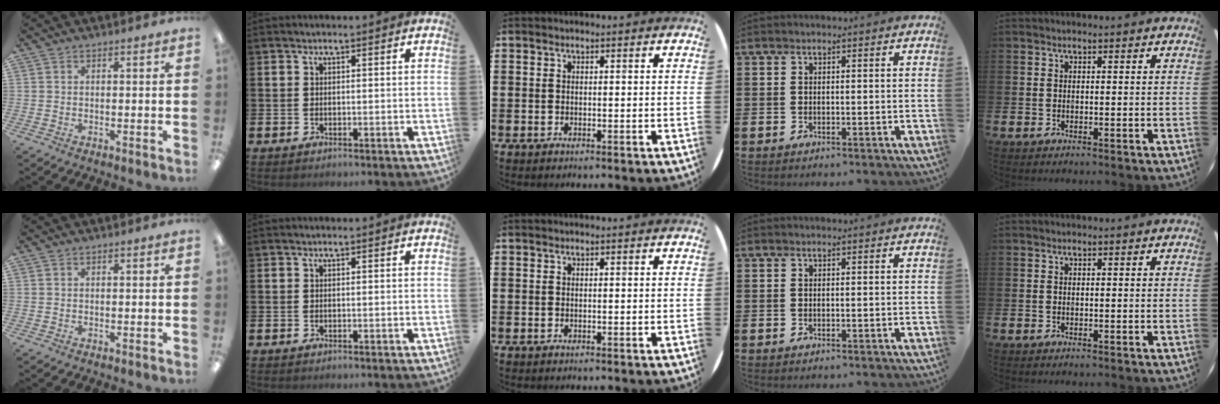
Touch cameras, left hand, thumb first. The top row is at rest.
{}